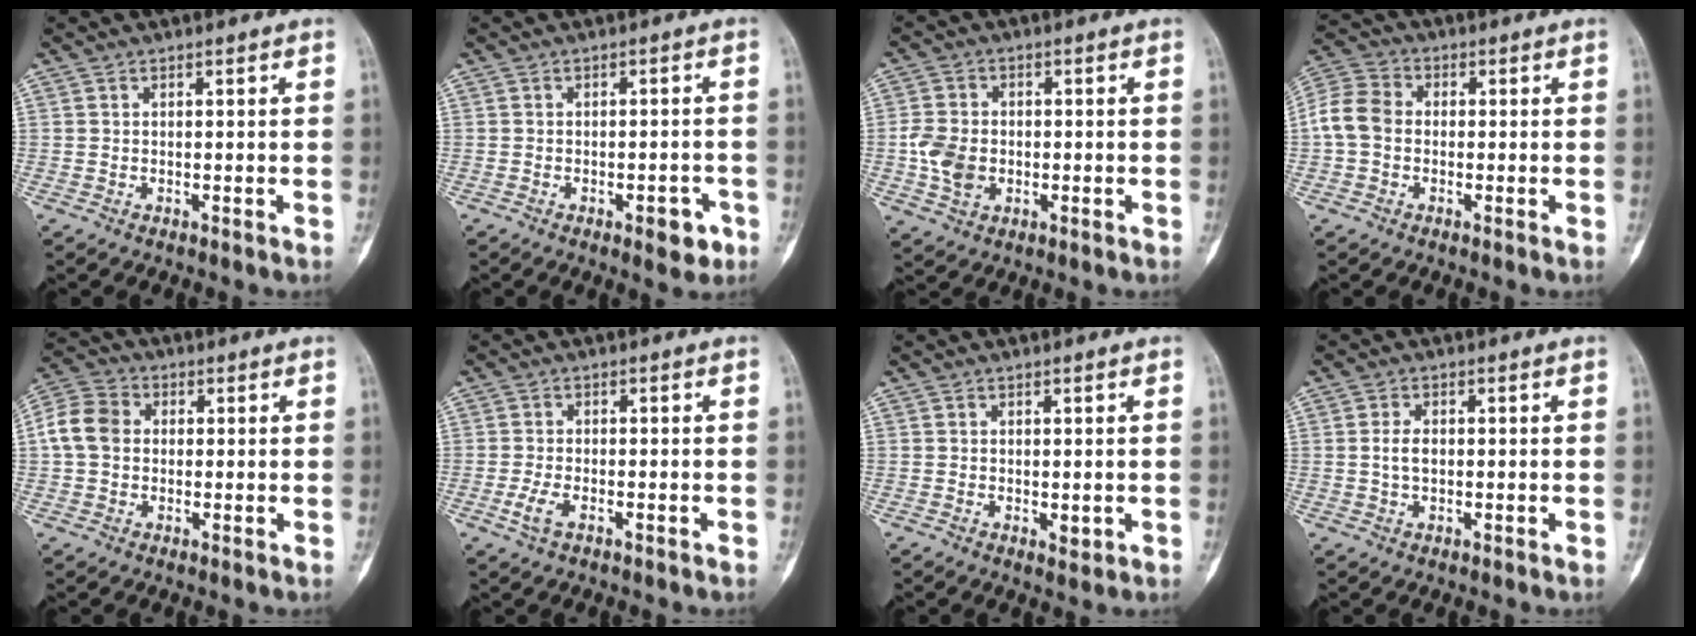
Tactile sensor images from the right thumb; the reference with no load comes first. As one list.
[{"total": 4.7, "force": [-2.2, 2.1, 3.6], "torque": [-0.026, 0.013, -0.021]}, {"total": 6.9, "force": [-0.9, 5.2, 4.4], "torque": [-0.075, 0.006, -0.016]}, {"total": 7.4, "force": [-0.9, 5.9, 4.4], "torque": [-0.083, 0.022, -0.033]}, {"total": 7.6, "force": [0.2, 6.2, 4.4], "torque": [-0.083, 0.022, -0.010]}, {"total": 3.1, "force": [-1.3, 1.4, 2.5], "torque": [-0.054, 0.006, -0.025]}, {"total": 1.5, "force": [-0.1, 0.9, 1.3], "torque": [-0.011, -0.003, 0.003]}, {"total": 2.7, "force": [-0.1, 1.6, 2.1], "torque": [-0.043, 0.005, -0.005]}]